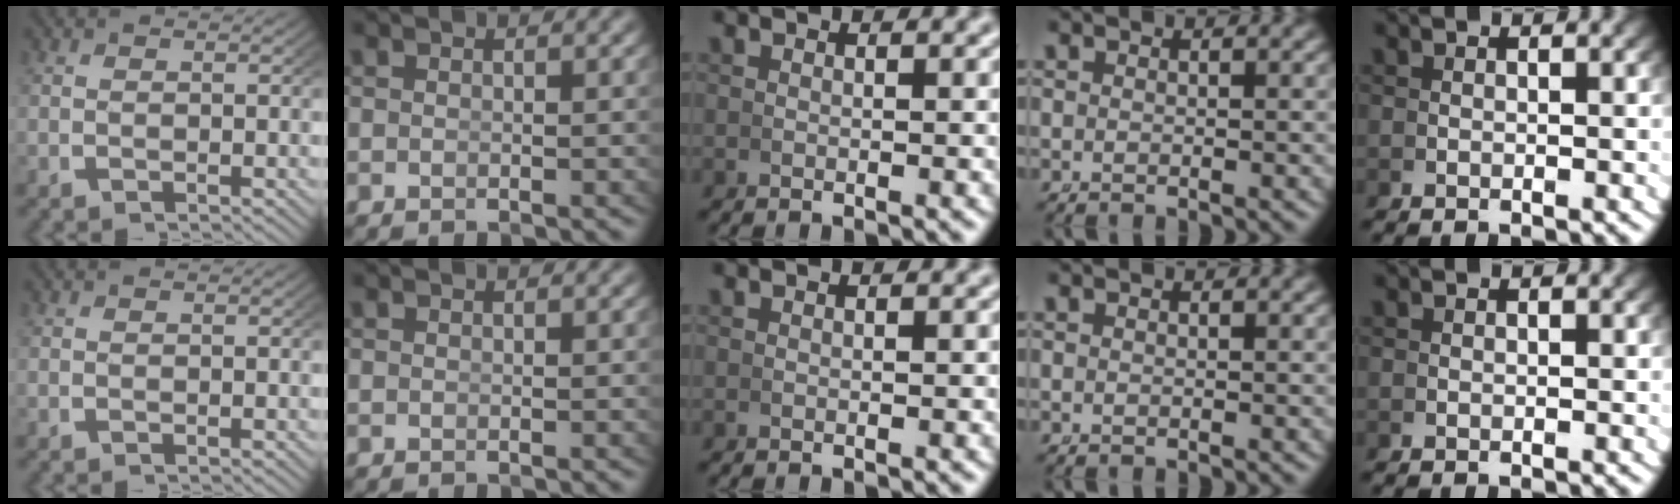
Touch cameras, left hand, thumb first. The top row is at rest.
{}